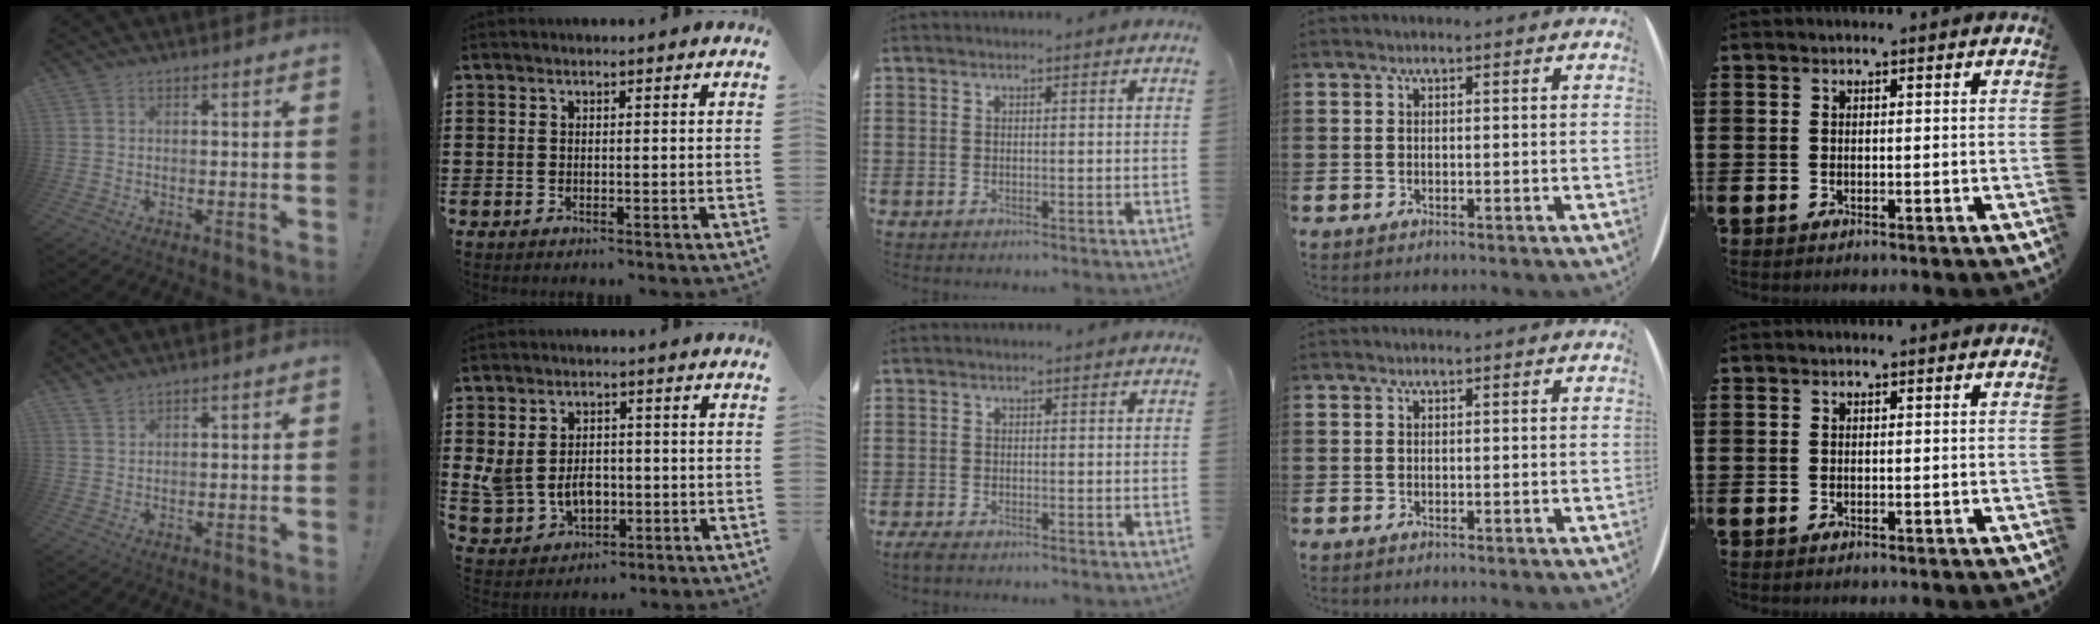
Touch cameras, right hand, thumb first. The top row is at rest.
{"thumb": {"total": 2.0, "force": [1.9, 0.5, 0.7], "torque": [-0.013, -0.009, 0.035]}, "index": {"total": 5.8, "force": [-0.5, 4.7, 3.3], "torque": [-0.070, 0.008, -0.010]}, "middle": {"total": 1.0, "force": [-0.8, 0.2, 0.7], "torque": [-0.019, -0.005, -0.016]}}